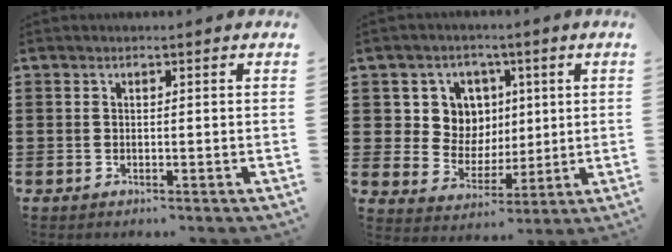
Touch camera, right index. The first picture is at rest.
{"total": 8.2, "force": [2.3, 7.5, 2.5], "torque": [-0.072, 0.011, 0.044]}